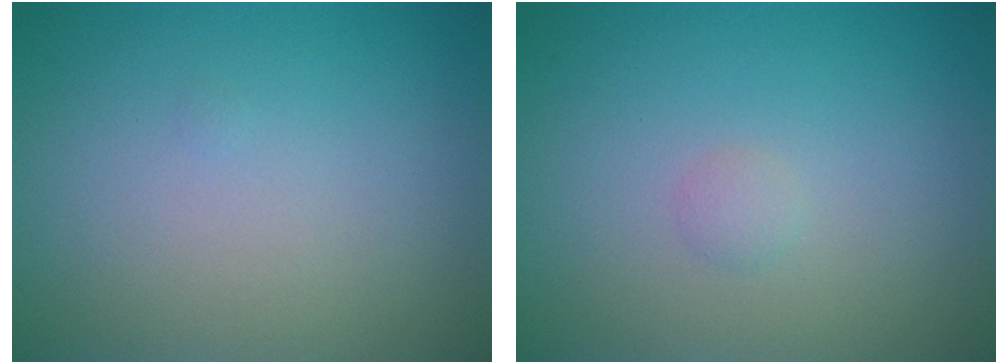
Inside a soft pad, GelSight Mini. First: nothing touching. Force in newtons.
{"total": 0.7, "press": 0.7, "slide": 0.0}